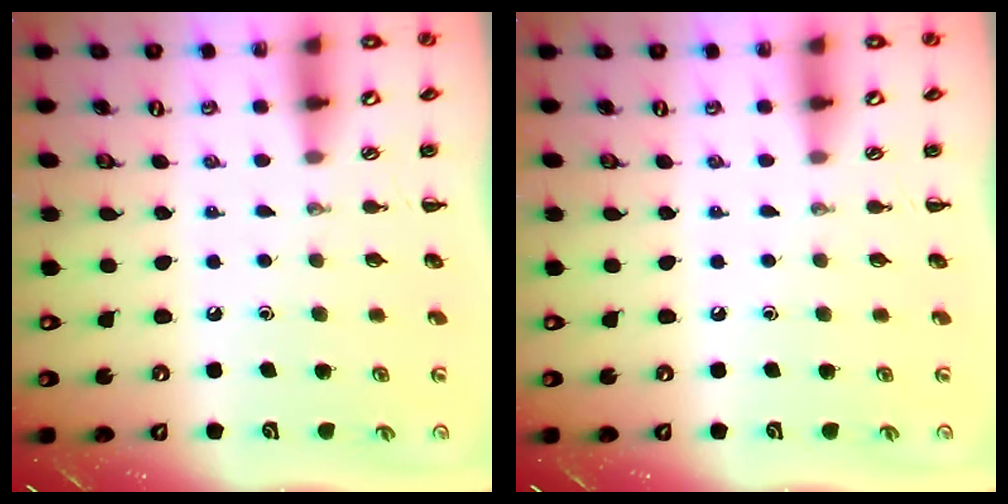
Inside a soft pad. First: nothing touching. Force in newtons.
{"total": 0.0}